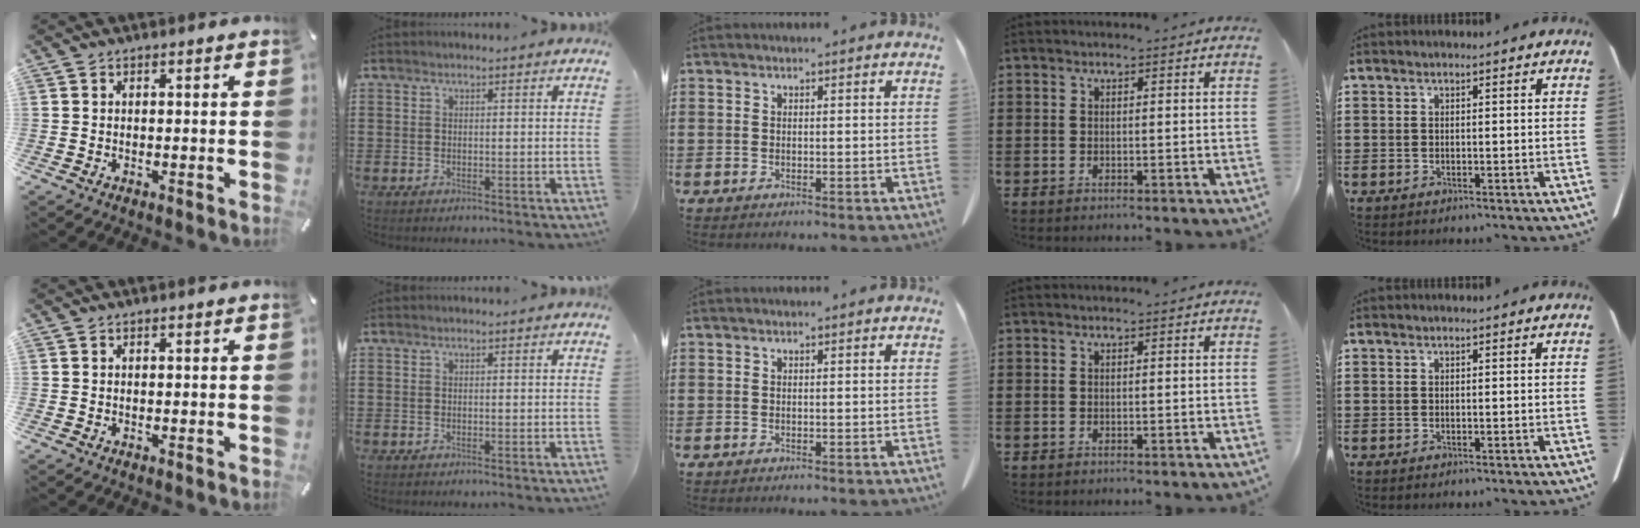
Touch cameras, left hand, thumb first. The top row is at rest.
{}